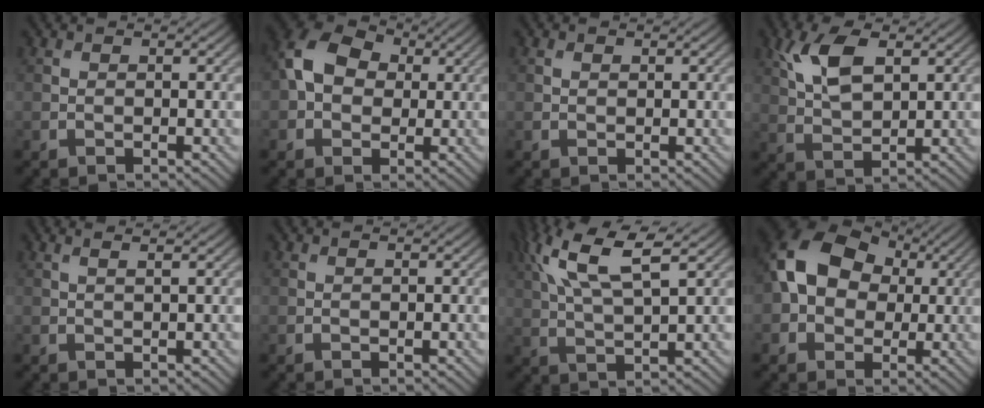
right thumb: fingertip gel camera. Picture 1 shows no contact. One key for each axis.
{"total": 8.7, "fx": 1.2, "fy": 6.6, "fz": 5.6, "tx": -0.124, "ty": 0.017, "tz": 0.013}
{"total": 0.7, "fx": 0.4, "fy": 0.5, "fz": 0.4, "tx": -0.009, "ty": 0.000, "tz": 0.006}
{"total": 7.2, "fx": 2.9, "fy": 3.6, "fz": 5.5, "tx": -0.123, "ty": 0.005, "tz": 0.055}
{"total": 1.6, "fx": 0.9, "fy": 0.3, "fz": 1.3, "tx": -0.018, "ty": 0.004, "tz": 0.007}
{"total": 0.0}
{"total": 10.7, "fx": 5.0, "fy": 3.5, "fz": 8.8, "tx": -0.204, "ty": 0.016, "tz": 0.095}
{"total": 12.0, "fx": 1.9, "fy": 9.1, "fz": 7.6, "tx": -0.159, "ty": 0.012, "tz": 0.018}